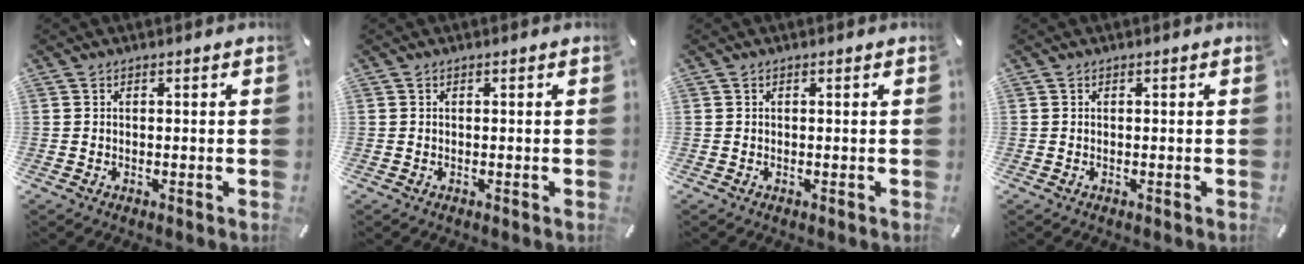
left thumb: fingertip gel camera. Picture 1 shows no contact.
{"total": 0.0}
{"total": 0.0}
{"total": 0.0}